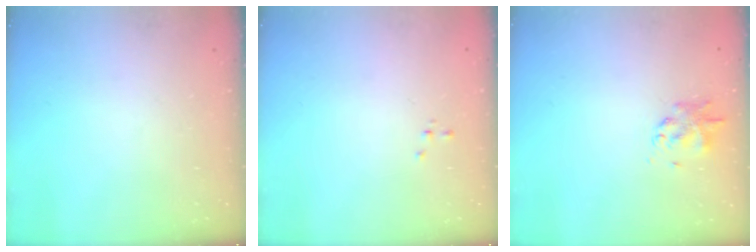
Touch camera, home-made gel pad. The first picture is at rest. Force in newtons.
{"total": 0.0}
{"total": 1.8, "press": 1.7, "slide": 0.4}